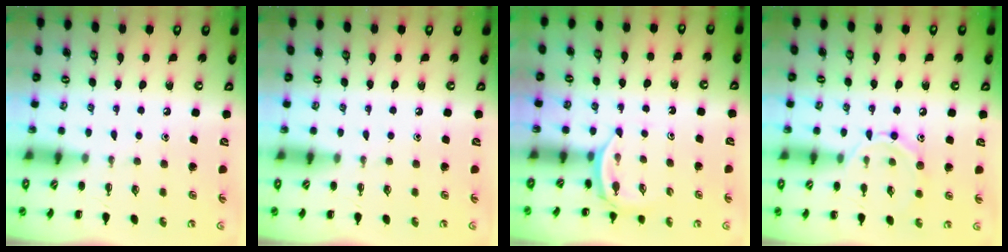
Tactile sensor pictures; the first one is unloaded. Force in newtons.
{"total": 0.0}
{"total": 2.3, "press": 2.1, "slide": 0.9}
{"total": 8.8, "press": 8.8, "slide": 0.7}